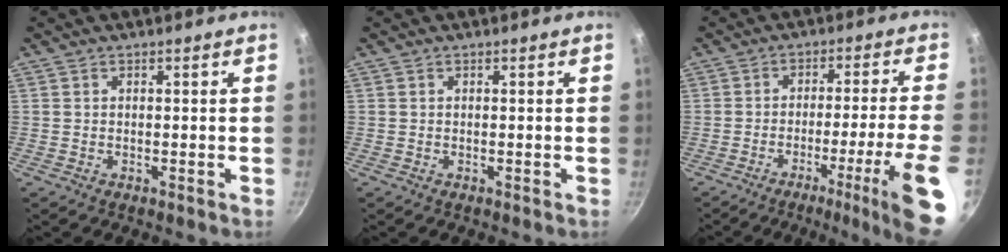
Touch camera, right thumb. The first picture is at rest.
{"total": 0.0}
{"total": 14.3, "force": [-6.2, 0.4, 12.8], "torque": [-0.185, 0.021, -0.085]}